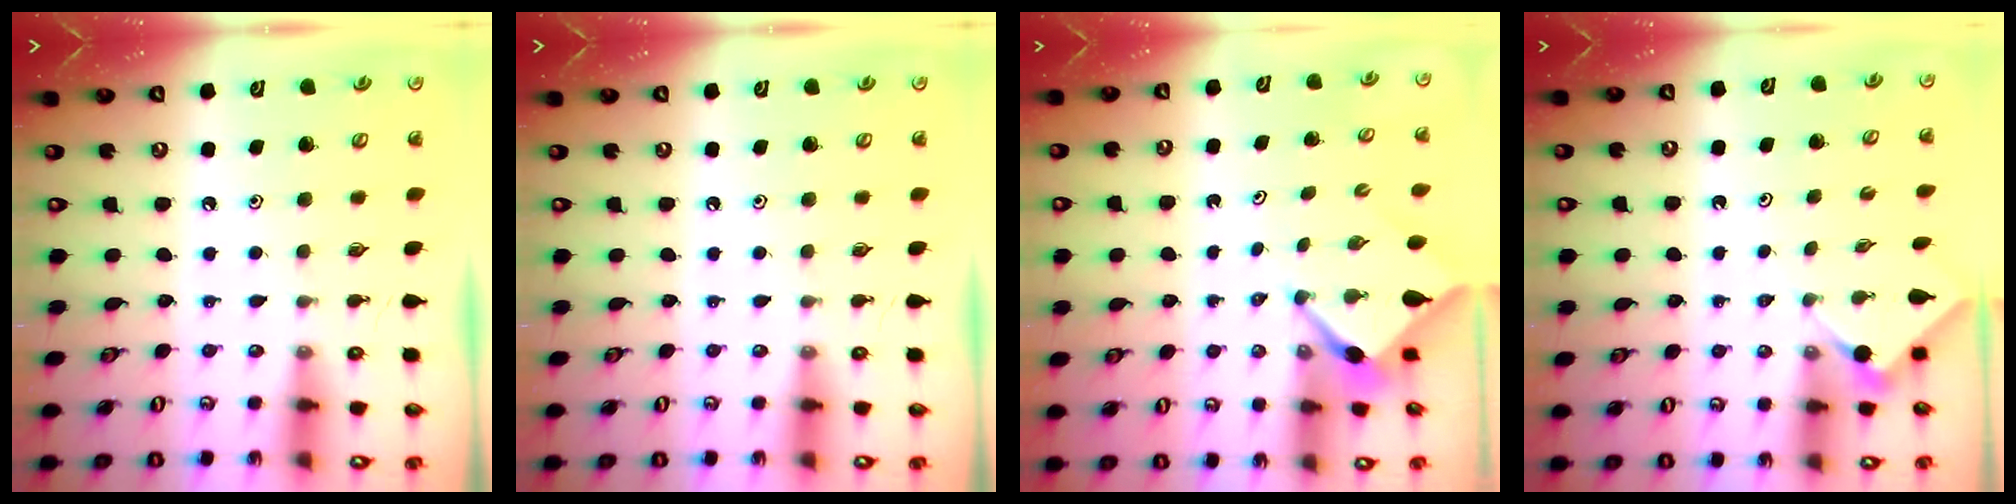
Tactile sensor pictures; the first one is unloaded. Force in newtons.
{"total": 0.0}
{"total": 2.5, "press": 2.5, "slide": 0.3}
{"total": 3.0, "press": 3.0, "slide": 0.4}